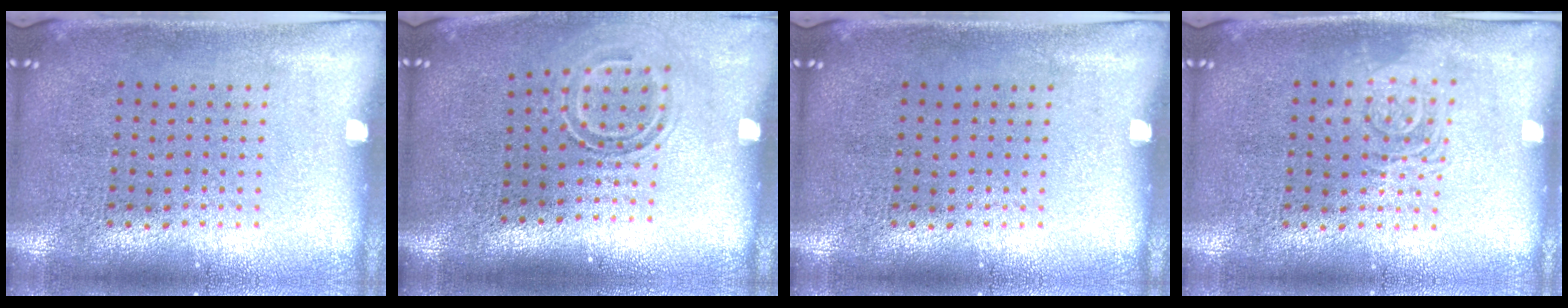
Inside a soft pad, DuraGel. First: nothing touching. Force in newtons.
{"total": 1.7, "press": 1.2, "slide": 1.2}
{"total": 0.0}
{"total": 2.5, "press": 2.5, "slide": 0.5}